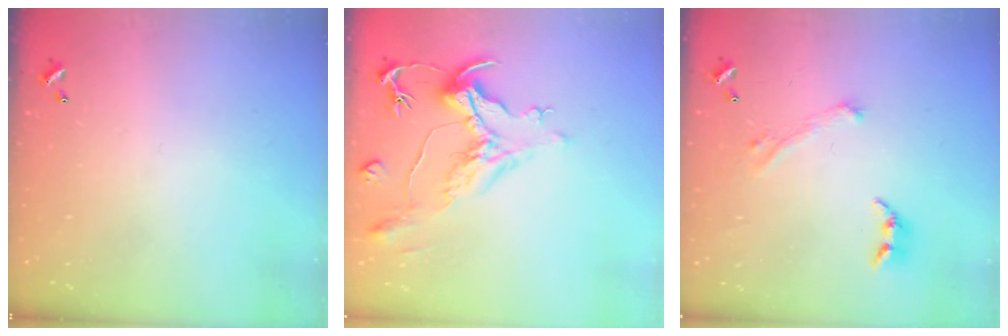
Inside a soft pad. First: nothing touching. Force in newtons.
{"total": 1.8, "press": 0.8, "slide": 1.5}
{"total": 2.9, "press": 2.8, "slide": 0.8}